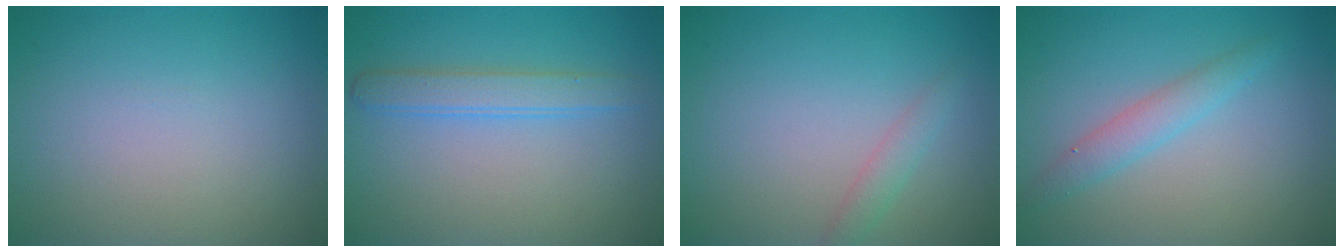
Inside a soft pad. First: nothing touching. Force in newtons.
{"total": 2.5, "press": 2.5, "slide": 0.1}
{"total": 1.3, "press": 1.3, "slide": 0.1}
{"total": 2.2, "press": 2.2, "slide": 0.0}